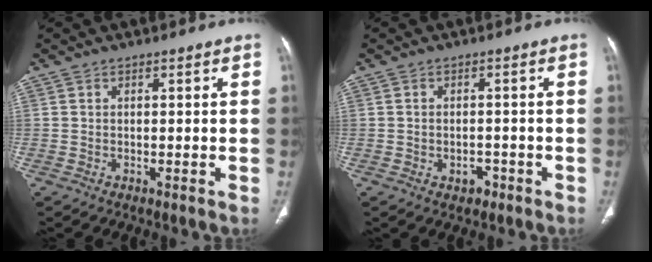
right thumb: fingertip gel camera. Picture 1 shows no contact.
{"total": 2.7, "force": [-1.3, 1.9, 1.4], "torque": [-0.008, 0.012, -0.013]}